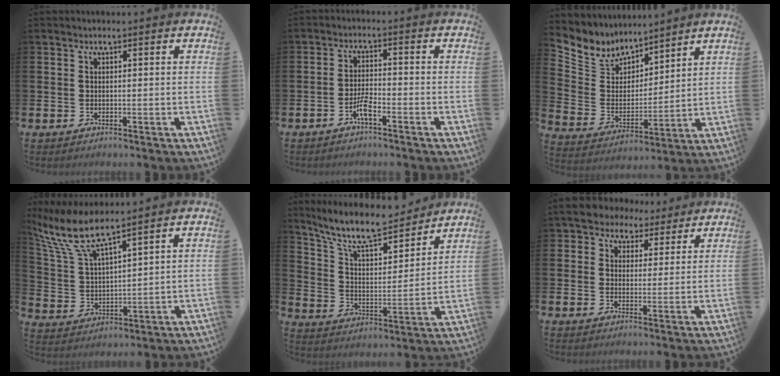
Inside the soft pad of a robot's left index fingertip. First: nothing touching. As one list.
[{"total": 3.2, "force": [-2.0, 0.6, 2.4], "torque": [-0.050, 0.009, -0.034]}, {"total": 6.6, "force": [6.0, 2.9, 0.4], "torque": [-0.060, -0.049, 0.107]}, {"total": 8.2, "force": [7.0, 1.3, 4.1], "torque": [-0.114, -0.029, 0.125]}, {"total": 10.7, "force": [9.5, 2.5, 4.2], "torque": [-0.119, -0.059, 0.167]}, {"total": 5.0, "force": [4.0, 2.8, 0.7], "torque": [-0.036, -0.014, 0.072]}]